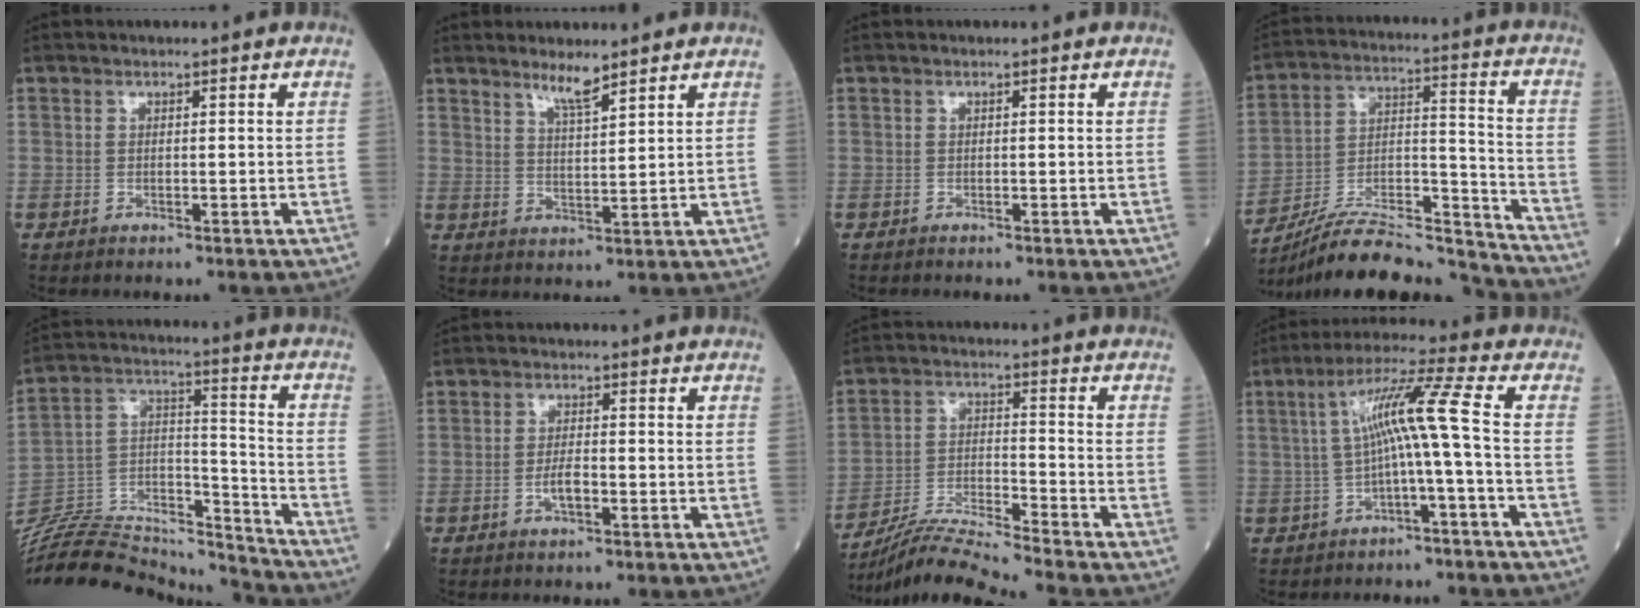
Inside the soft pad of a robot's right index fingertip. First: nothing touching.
{"total": 3.9, "force": [3.3, 0.0, 2.1], "torque": [-0.043, -0.008, 0.061]}
{"total": 0.0}
{"total": 21.3, "force": [-20.2, 1.8, 6.5], "torque": [-0.120, 0.018, -0.332]}
{"total": 24.2, "force": [-23.1, 4.0, 6.0], "torque": [-0.144, 0.027, -0.379]}
{"total": 2.8, "force": [-1.0, 0.8, 2.5], "torque": [-0.048, 0.002, -0.019]}
{"total": 10.3, "force": [-9.7, -2.2, 3.0], "torque": [-0.056, -0.010, -0.181]}
{"total": 8.5, "force": [-0.7, -1.4, 8.4], "torque": [-0.151, 0.029, -0.008]}